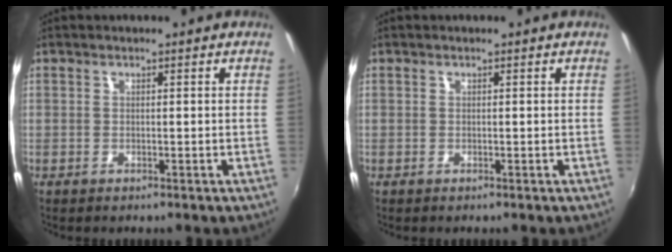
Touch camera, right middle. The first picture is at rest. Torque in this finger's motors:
{"motor_torque": [0.00, -0.01, 0.00, 0.00]}